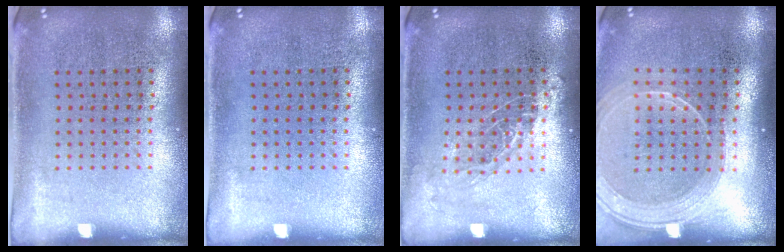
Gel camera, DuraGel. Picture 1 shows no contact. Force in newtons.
{"total": 0.0}
{"total": 1.0, "press": 0.9, "slide": 0.5}
{"total": 1.9, "press": 1.8, "slide": 0.8}